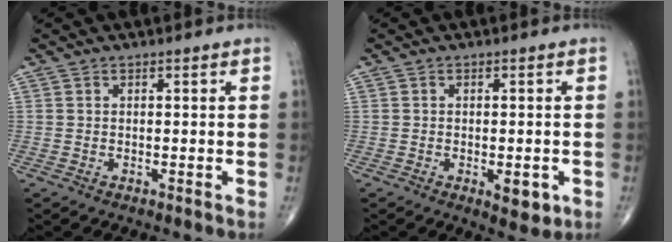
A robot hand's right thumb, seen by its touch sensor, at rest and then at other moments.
{"total": 4.5, "force": [-1.5, 2.1, 3.7], "torque": [-0.037, -0.005, -0.013]}